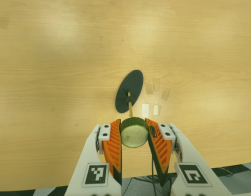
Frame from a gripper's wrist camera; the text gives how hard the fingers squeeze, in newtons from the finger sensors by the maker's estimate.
{"total": 11.8, "left": 11.1, "right": 12.6}